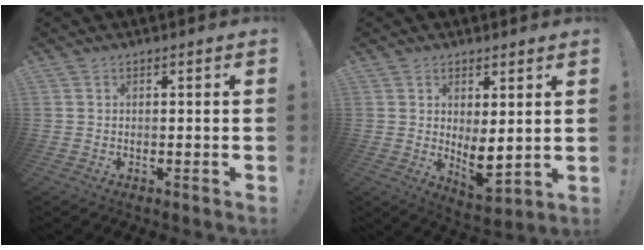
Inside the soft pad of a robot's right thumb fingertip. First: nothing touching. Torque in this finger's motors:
{"motor_torque": [0.13, 0.11, 0.31, 0.44, 0.09]}